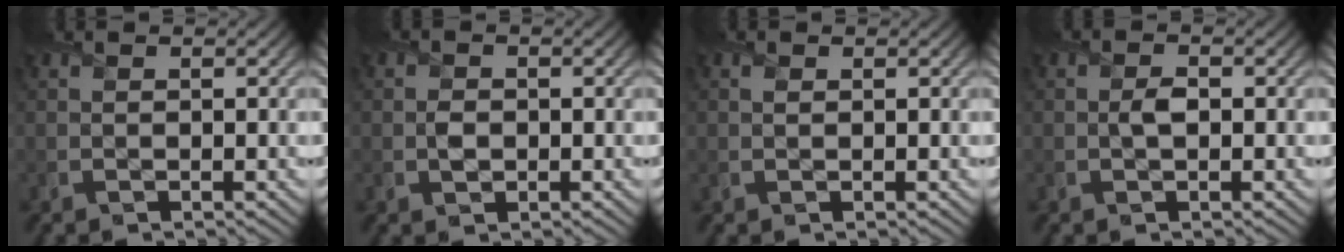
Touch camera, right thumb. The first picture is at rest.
{"total": 1.7, "force": [-0.2, 1.4, 0.9], "torque": [-0.019, -0.005, -0.008]}
{"total": 0.7, "force": [0.4, 0.4, 0.5], "torque": [-0.014, 0.001, 0.005]}
{"total": 1.7, "force": [0.0, 1.1, 1.3], "torque": [-0.027, 0.001, -0.003]}